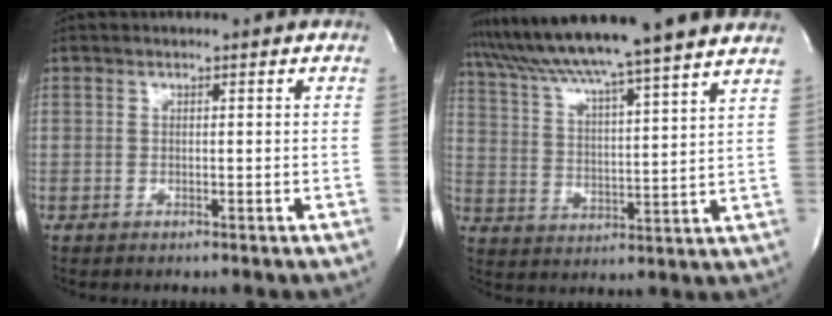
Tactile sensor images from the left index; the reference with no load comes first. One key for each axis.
{"total": 19.8, "fx": 17.2, "fy": -1.3, "fz": 9.6, "tx": -0.169, "ty": 0.003, "tz": 0.254}